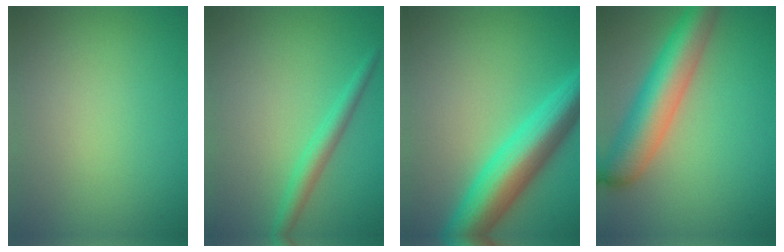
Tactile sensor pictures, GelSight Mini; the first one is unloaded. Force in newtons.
{"total": 2.3, "press": 2.3, "slide": 0.1}
{"total": 8.3, "press": 8.3, "slide": 0.2}
{"total": 7.5, "press": 7.5, "slide": 0.3}